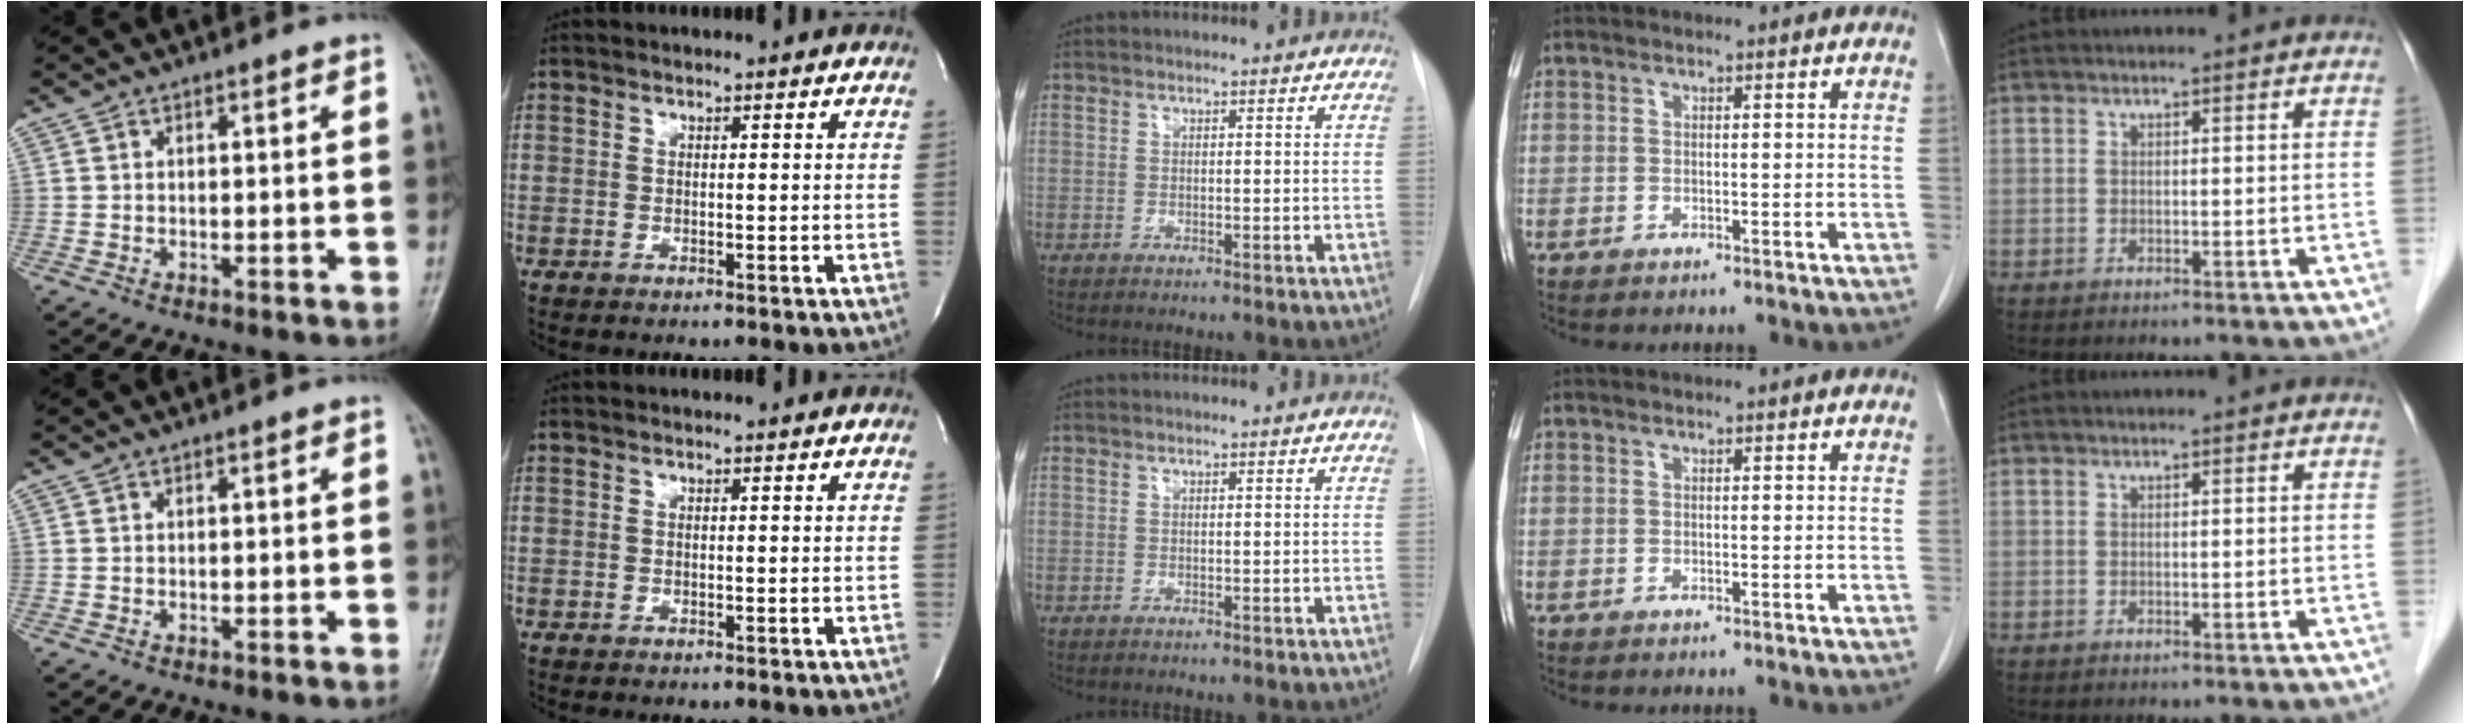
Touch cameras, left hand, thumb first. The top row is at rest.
{}